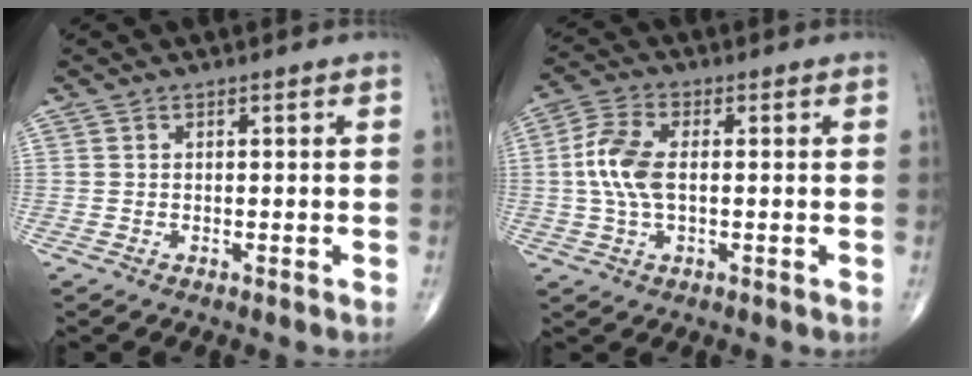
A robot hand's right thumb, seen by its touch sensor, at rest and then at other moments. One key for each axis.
{"total": 9.3, "fx": 0.2, "fy": 4.9, "fz": 7.9, "tx": -0.179, "ty": 0.015, "tz": 0.001}